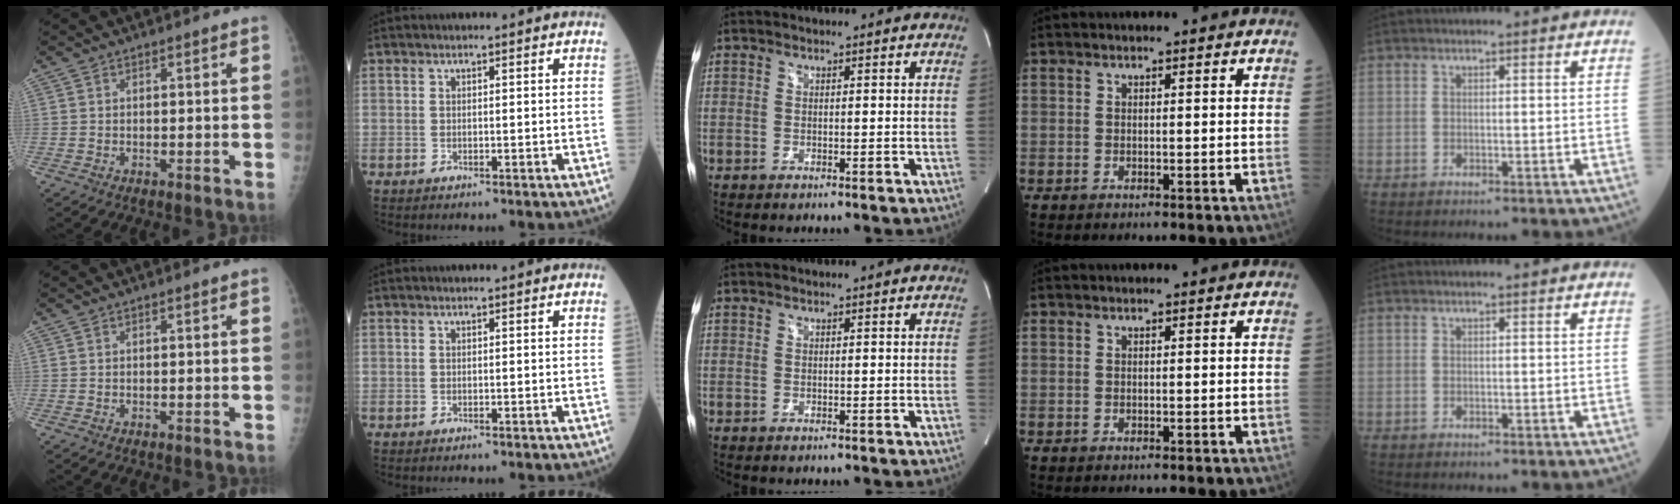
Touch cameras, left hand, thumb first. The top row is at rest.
{}